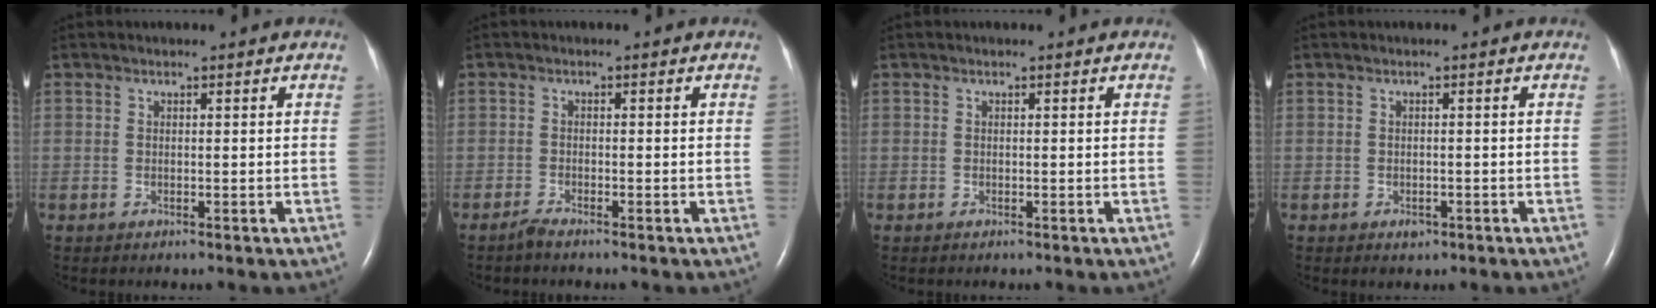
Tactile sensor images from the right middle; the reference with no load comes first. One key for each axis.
{"total": 1.2, "fx": -1.1, "fy": -0.2, "fz": 0.5, "tx": -0.019, "ty": -0.004, "tz": -0.023}
{"total": 0.0}
{"total": 1.3, "fx": -0.7, "fy": 0.8, "fz": 0.7, "tx": -0.009, "ty": 0.000, "tz": -0.005}